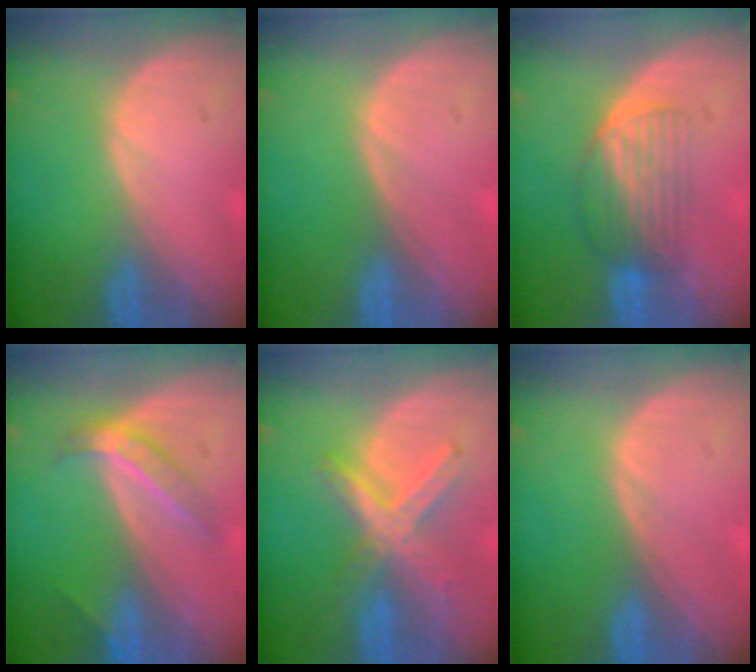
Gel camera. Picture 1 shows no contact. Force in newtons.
{"total": 0.0}
{"total": 6.8, "press": 5.8, "slide": 3.4}
{"total": 4.4, "press": 4.3, "slide": 0.8}
{"total": 7.4, "press": 6.4, "slide": 3.7}
{"total": 0.0}